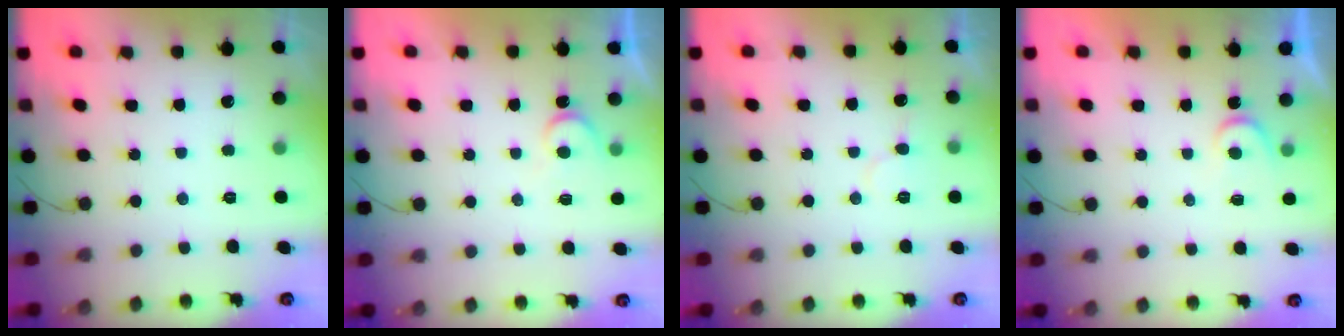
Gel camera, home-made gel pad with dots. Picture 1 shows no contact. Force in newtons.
{"total": 4.4, "press": 4.4, "slide": 0.4}
{"total": 6.2, "press": 6.2, "slide": 0.4}
{"total": 3.7, "press": 3.6, "slide": 0.4}